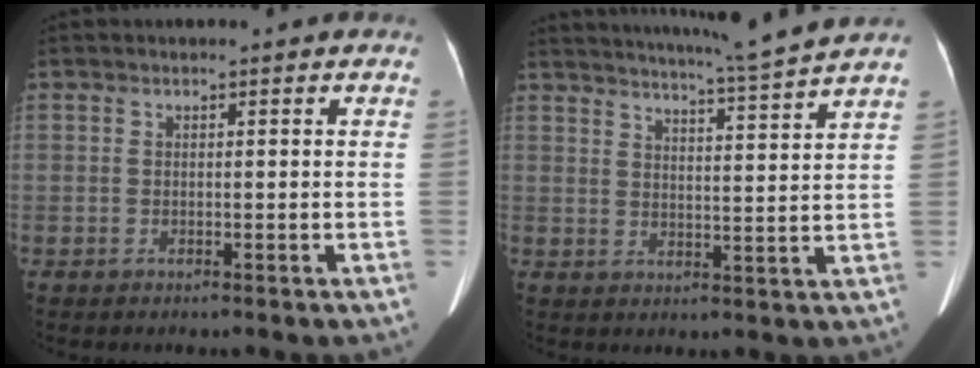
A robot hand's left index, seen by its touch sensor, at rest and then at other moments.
{"total": 10.4, "force": [9.4, -2.4, 3.8], "torque": [-0.069, -0.028, 0.134]}